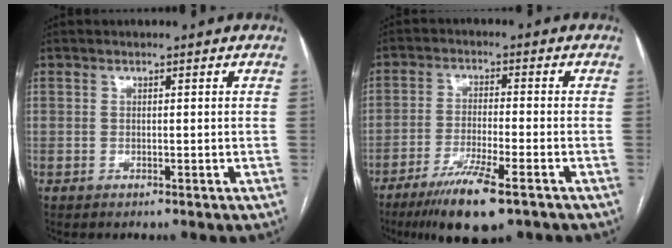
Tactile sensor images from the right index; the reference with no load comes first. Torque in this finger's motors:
{"motor_torque": [0.86, -0.41, 0.32, 0.11]}